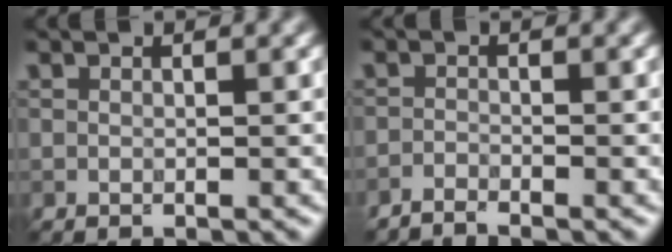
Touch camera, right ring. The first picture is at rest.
{"total": 1.8, "force": [-1.7, 0.1, 0.7], "torque": [-0.018, 0.002, -0.039]}